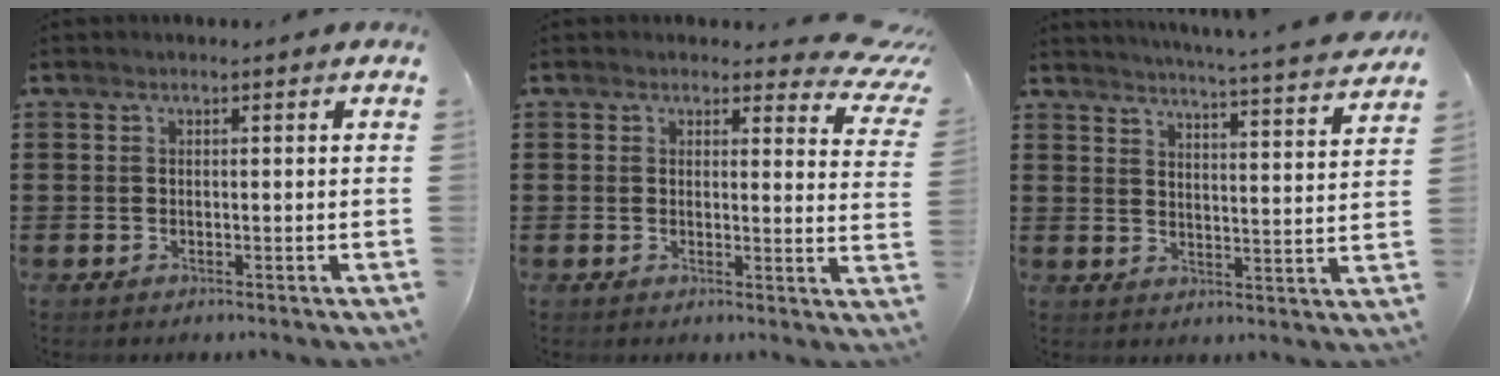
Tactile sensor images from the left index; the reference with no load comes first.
{"total": 3.5, "force": [2.7, 1.5, 1.7], "torque": [-0.023, -0.014, 0.044]}
{"total": 4.5, "force": [4.3, -1.0, 1.1], "torque": [-0.032, -0.040, 0.068]}